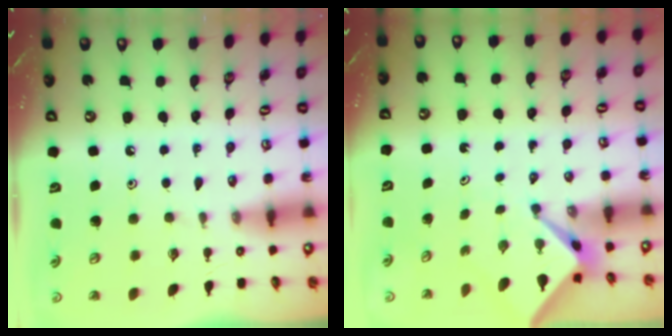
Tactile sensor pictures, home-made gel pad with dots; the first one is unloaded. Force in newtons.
{"total": 2.5, "press": 2.5, "slide": 0.2}